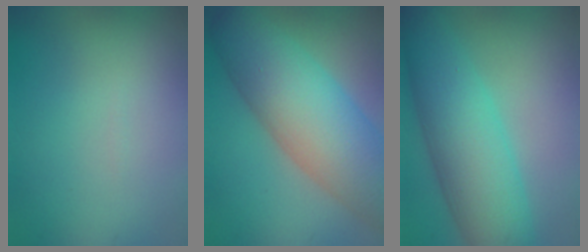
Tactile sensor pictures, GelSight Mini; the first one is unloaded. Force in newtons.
{"total": 10.7, "press": 10.7, "slide": 0.6}
{"total": 8.4, "press": 8.4, "slide": 0.2}